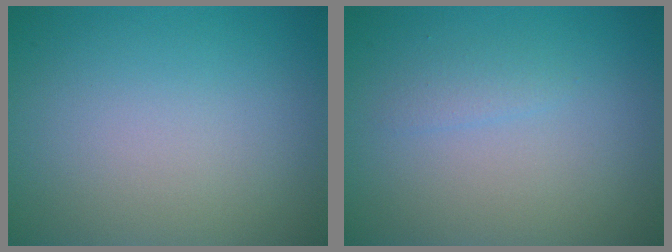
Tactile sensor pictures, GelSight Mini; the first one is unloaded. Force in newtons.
{"total": 0.9, "press": 0.9, "slide": 0.1}